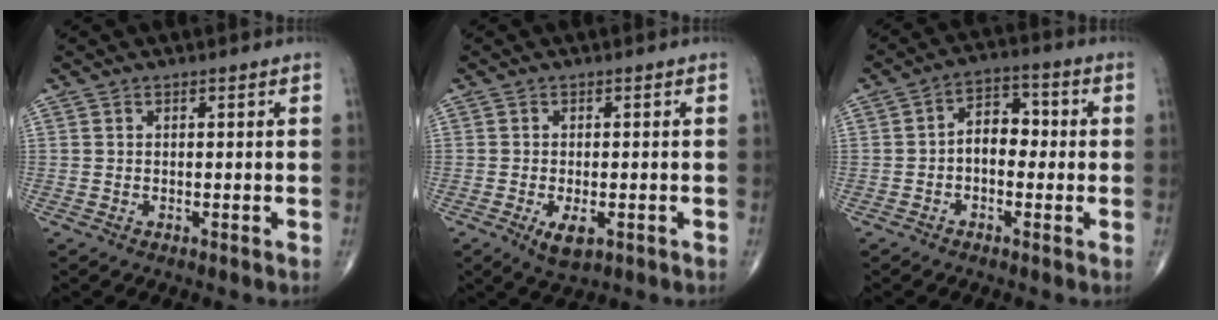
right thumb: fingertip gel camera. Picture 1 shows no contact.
{"total": 4.1, "force": [-1.6, 1.9, 3.3], "torque": [-0.055, -0.007, -0.022]}
{"total": 6.6, "force": [-0.5, 4.4, 4.9], "torque": [-0.055, 0.026, -0.019]}